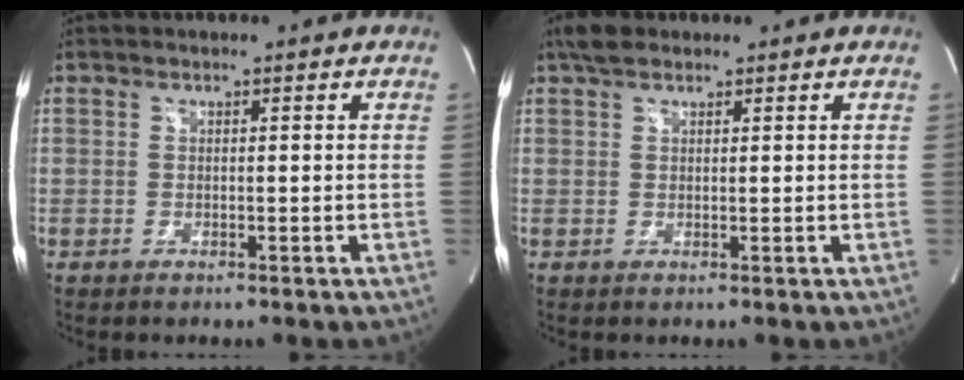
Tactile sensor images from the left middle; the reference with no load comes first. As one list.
[{"total": 2.9, "force": [2.2, 1.3, 1.4], "torque": [-0.033, 0.018, 0.040]}]